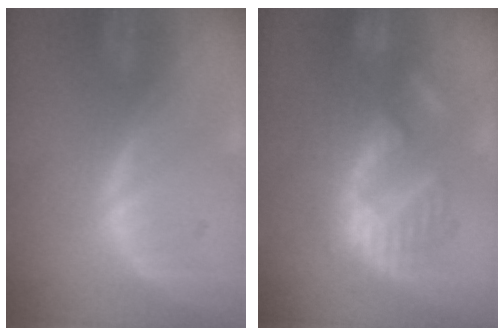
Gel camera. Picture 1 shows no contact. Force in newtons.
{"total": 10.8, "press": 9.9, "slide": 4.3}